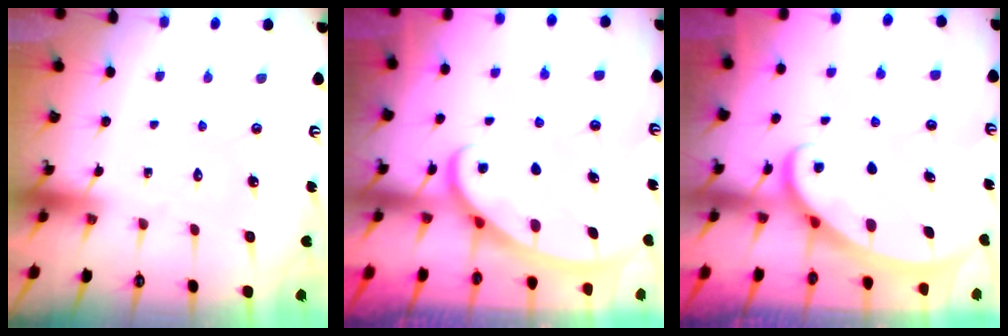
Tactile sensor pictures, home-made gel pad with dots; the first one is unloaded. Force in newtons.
{"total": 2.8, "press": 2.8, "slide": 0.4}
{"total": 2.3, "press": 2.3, "slide": 0.3}